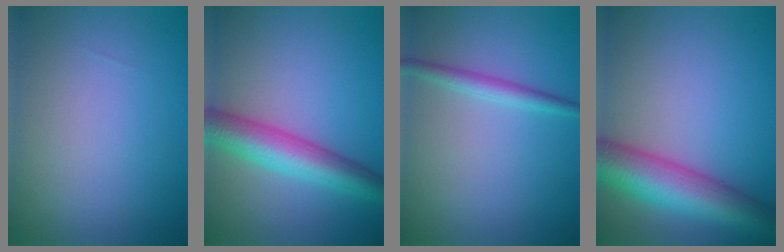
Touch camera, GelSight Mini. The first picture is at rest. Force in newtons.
{"total": 6.2, "press": 6.2, "slide": 0.2}
{"total": 1.9, "press": 1.9, "slide": 0.1}
{"total": 8.8, "press": 8.8, "slide": 0.2}